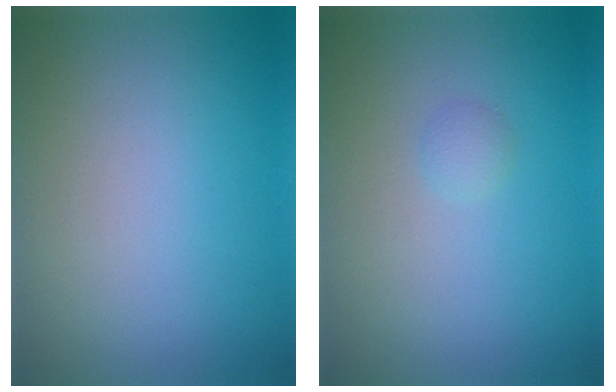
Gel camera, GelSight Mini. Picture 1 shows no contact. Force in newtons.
{"total": 0.9, "press": 0.9, "slide": 0.0}